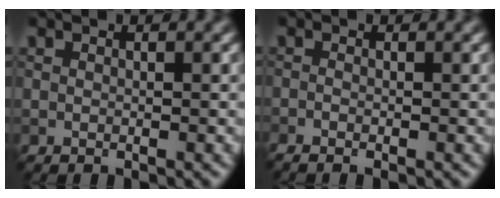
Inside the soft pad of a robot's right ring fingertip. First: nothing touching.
{"total": 1.5, "force": [-0.9, 0.4, 1.1], "torque": [-0.023, -0.007, -0.018]}